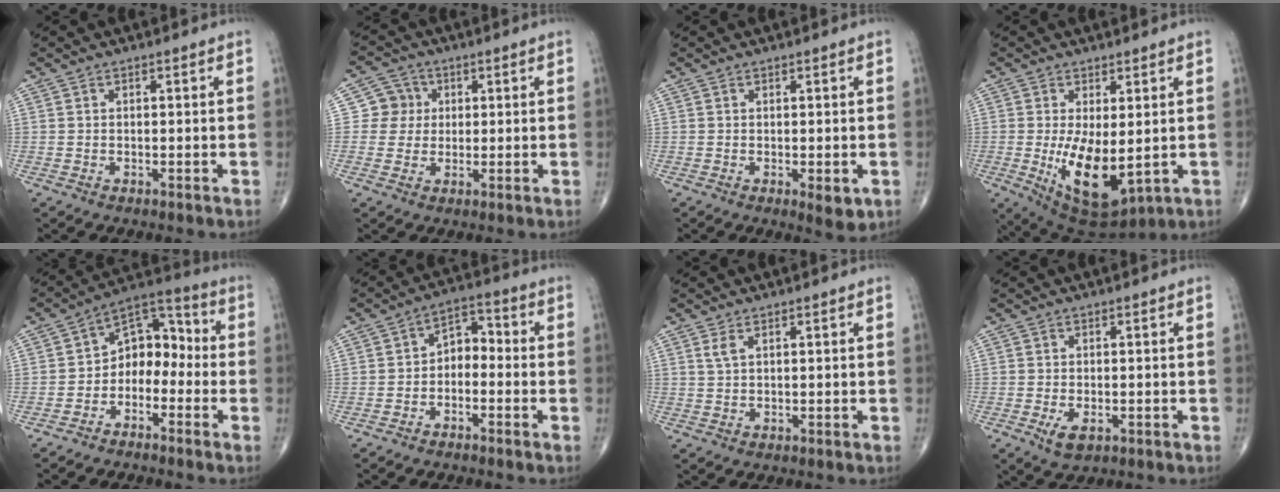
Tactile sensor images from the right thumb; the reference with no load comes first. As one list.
[{"total": 5.2, "force": [0.8, 5.1, 0.6], "torque": [0.026, 0.007, 0.007]}, {"total": 3.6, "force": [-1.0, 1.3, 3.2], "torque": [-0.036, -0.008, -0.010]}, {"total": 12.3, "force": [-1.4, 5.5, 10.9], "torque": [-0.172, -0.028, -0.002]}, {"total": 9.4, "force": [-2.6, 6.7, 6.0], "torque": [-0.055, 0.060, -0.063]}, {"total": 5.5, "force": [-1.6, 3.7, 3.6], "torque": [-0.035, 0.039, -0.043]}, {"total": 1.5, "force": [0.8, 0.6, 1.2], "torque": [-0.029, 0.005, 0.021]}, {"total": 3.3, "force": [-1.2, 1.7, 2.5], "torque": [-0.042, -0.005, -0.015]}]